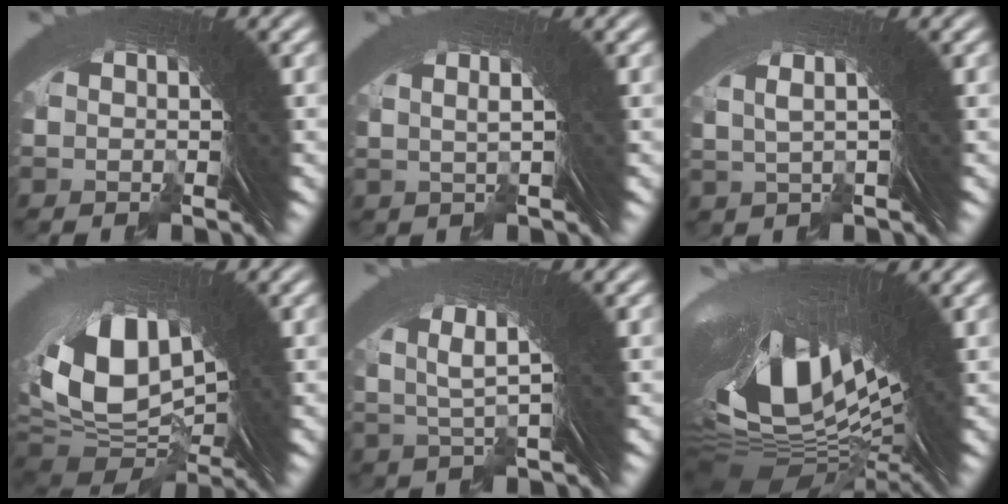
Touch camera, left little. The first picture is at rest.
{"total": 3.0, "force": [1.6, -0.2, 2.6], "torque": [-0.026, 0.012, 0.023]}
{"total": 4.0, "force": [2.0, 0.8, 3.4], "torque": [-0.051, 0.016, 0.028]}
{"total": 12.7, "force": [0.8, 8.8, 9.0], "torque": [-0.183, -0.023, 0.024]}
{"total": 7.2, "force": [3.6, 2.0, 5.9], "torque": [-0.089, 0.024, 0.047]}
{"total": 24.3, "force": [0.5, 12.5, 20.9], "torque": [-0.358, -0.038, 0.035]}